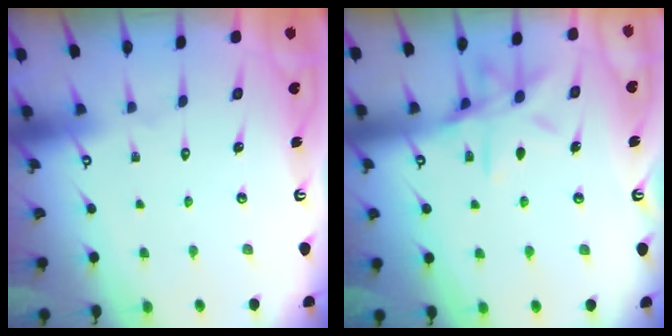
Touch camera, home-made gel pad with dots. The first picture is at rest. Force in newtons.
{"total": 12.2, "press": 12.2, "slide": 0.8}